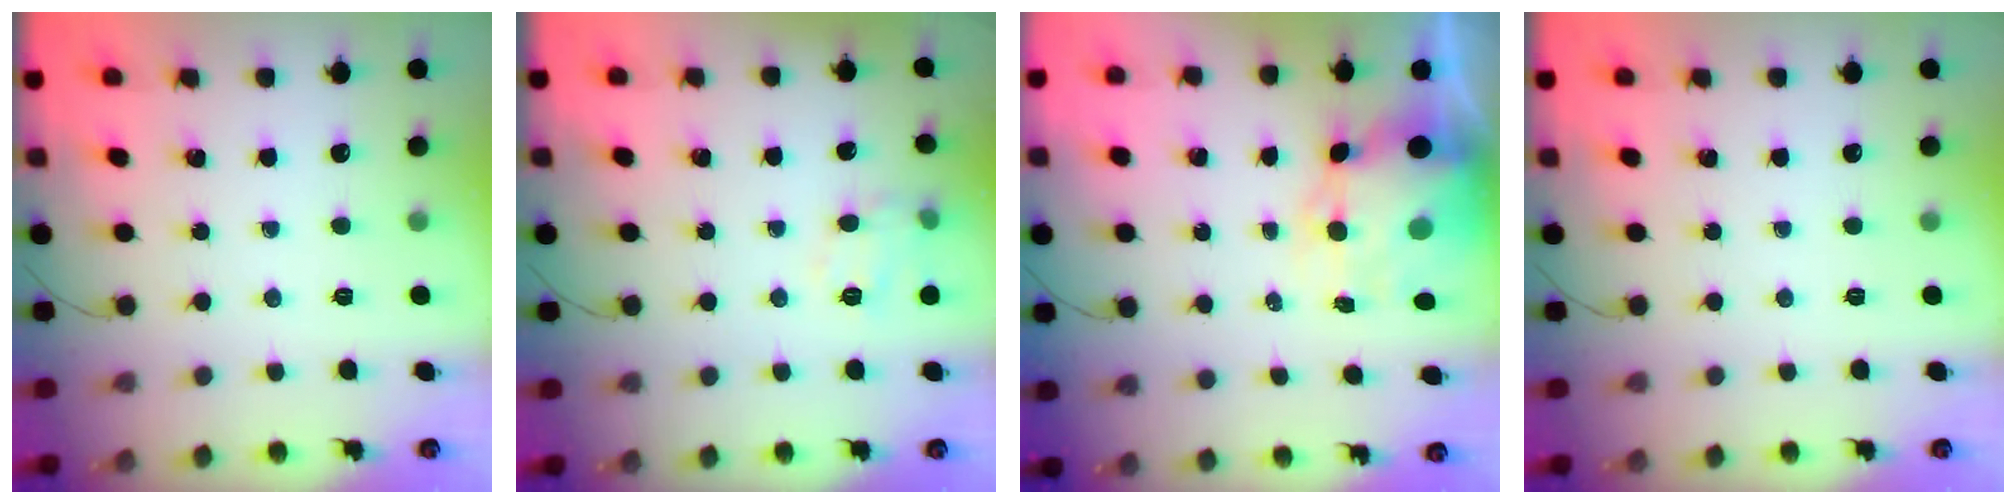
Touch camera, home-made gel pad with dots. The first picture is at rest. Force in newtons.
{"total": 6.5, "press": 6.4, "slide": 0.7}
{"total": 8.9, "press": 8.6, "slide": 2.3}
{"total": 0.0}